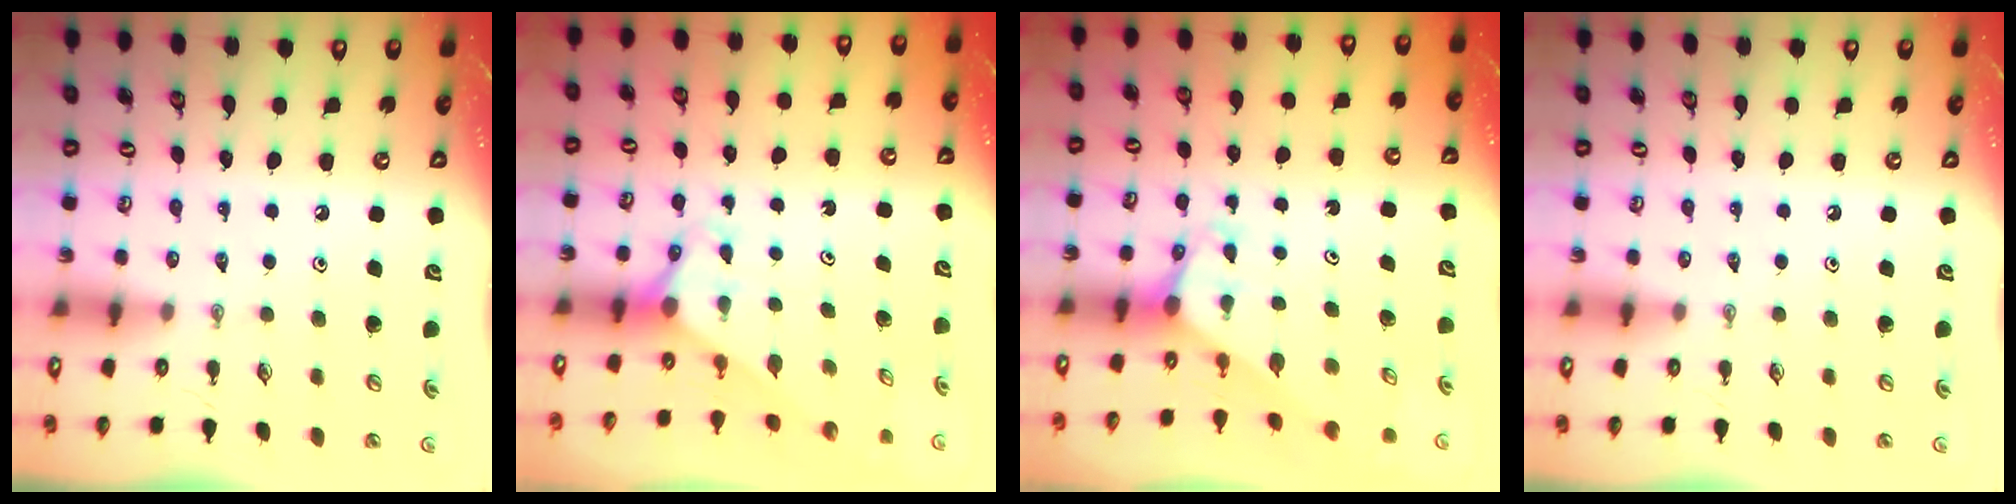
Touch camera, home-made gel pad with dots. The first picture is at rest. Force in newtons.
{"total": 2.8, "press": 2.8, "slide": 0.0}
{"total": 3.1, "press": 3.1, "slide": 0.0}
{"total": 0.0}